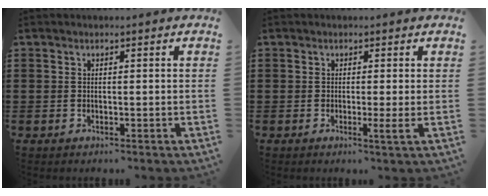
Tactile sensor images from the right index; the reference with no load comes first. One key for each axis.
{"total": 1.9, "fx": -0.3, "fy": -0.2, "fz": 1.9, "tx": -0.033, "ty": -0.009, "tz": -0.006}